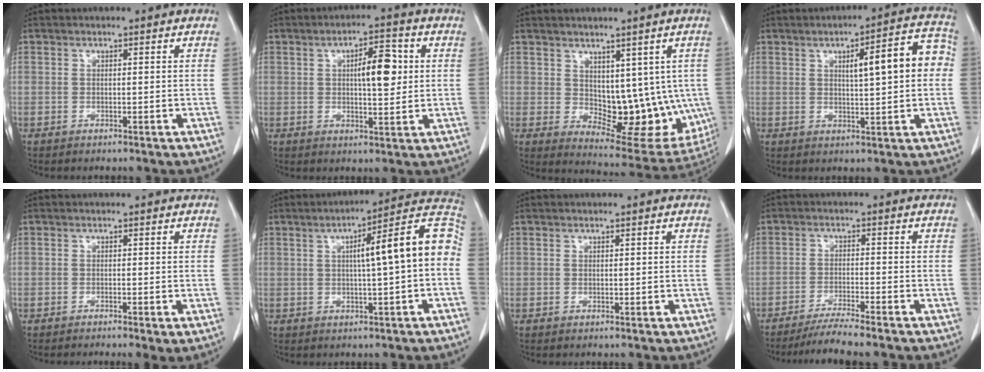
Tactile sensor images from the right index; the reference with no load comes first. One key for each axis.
{"total": 7.1, "fx": 1.4, "fy": 2.2, "fz": 6.6, "tx": -0.100, "ty": 0.008, "tz": 0.023}
{"total": 12.4, "fx": 0.9, "fy": 6.8, "fz": 10.4, "tx": -0.119, "ty": -0.005, "tz": 0.040}
{"total": 9.8, "fx": 1.6, "fy": 1.9, "fz": 9.5, "tx": -0.127, "ty": 0.026, "tz": 0.022}
{"total": 2.7, "fx": -1.6, "fy": 0.2, "fz": 2.1, "tx": -0.028, "ty": -0.009, "tz": -0.022}
{"total": 12.4, "fx": 0.7, "fy": 0.9, "fz": 12.4, "tx": -0.167, "ty": 0.037, "tz": 0.006}
{"total": 0.0}
{"total": 6.0, "fx": -5.2, "fy": -1.0, "fz": 2.9, "tx": -0.045, "ty": -0.019, "tz": -0.088}